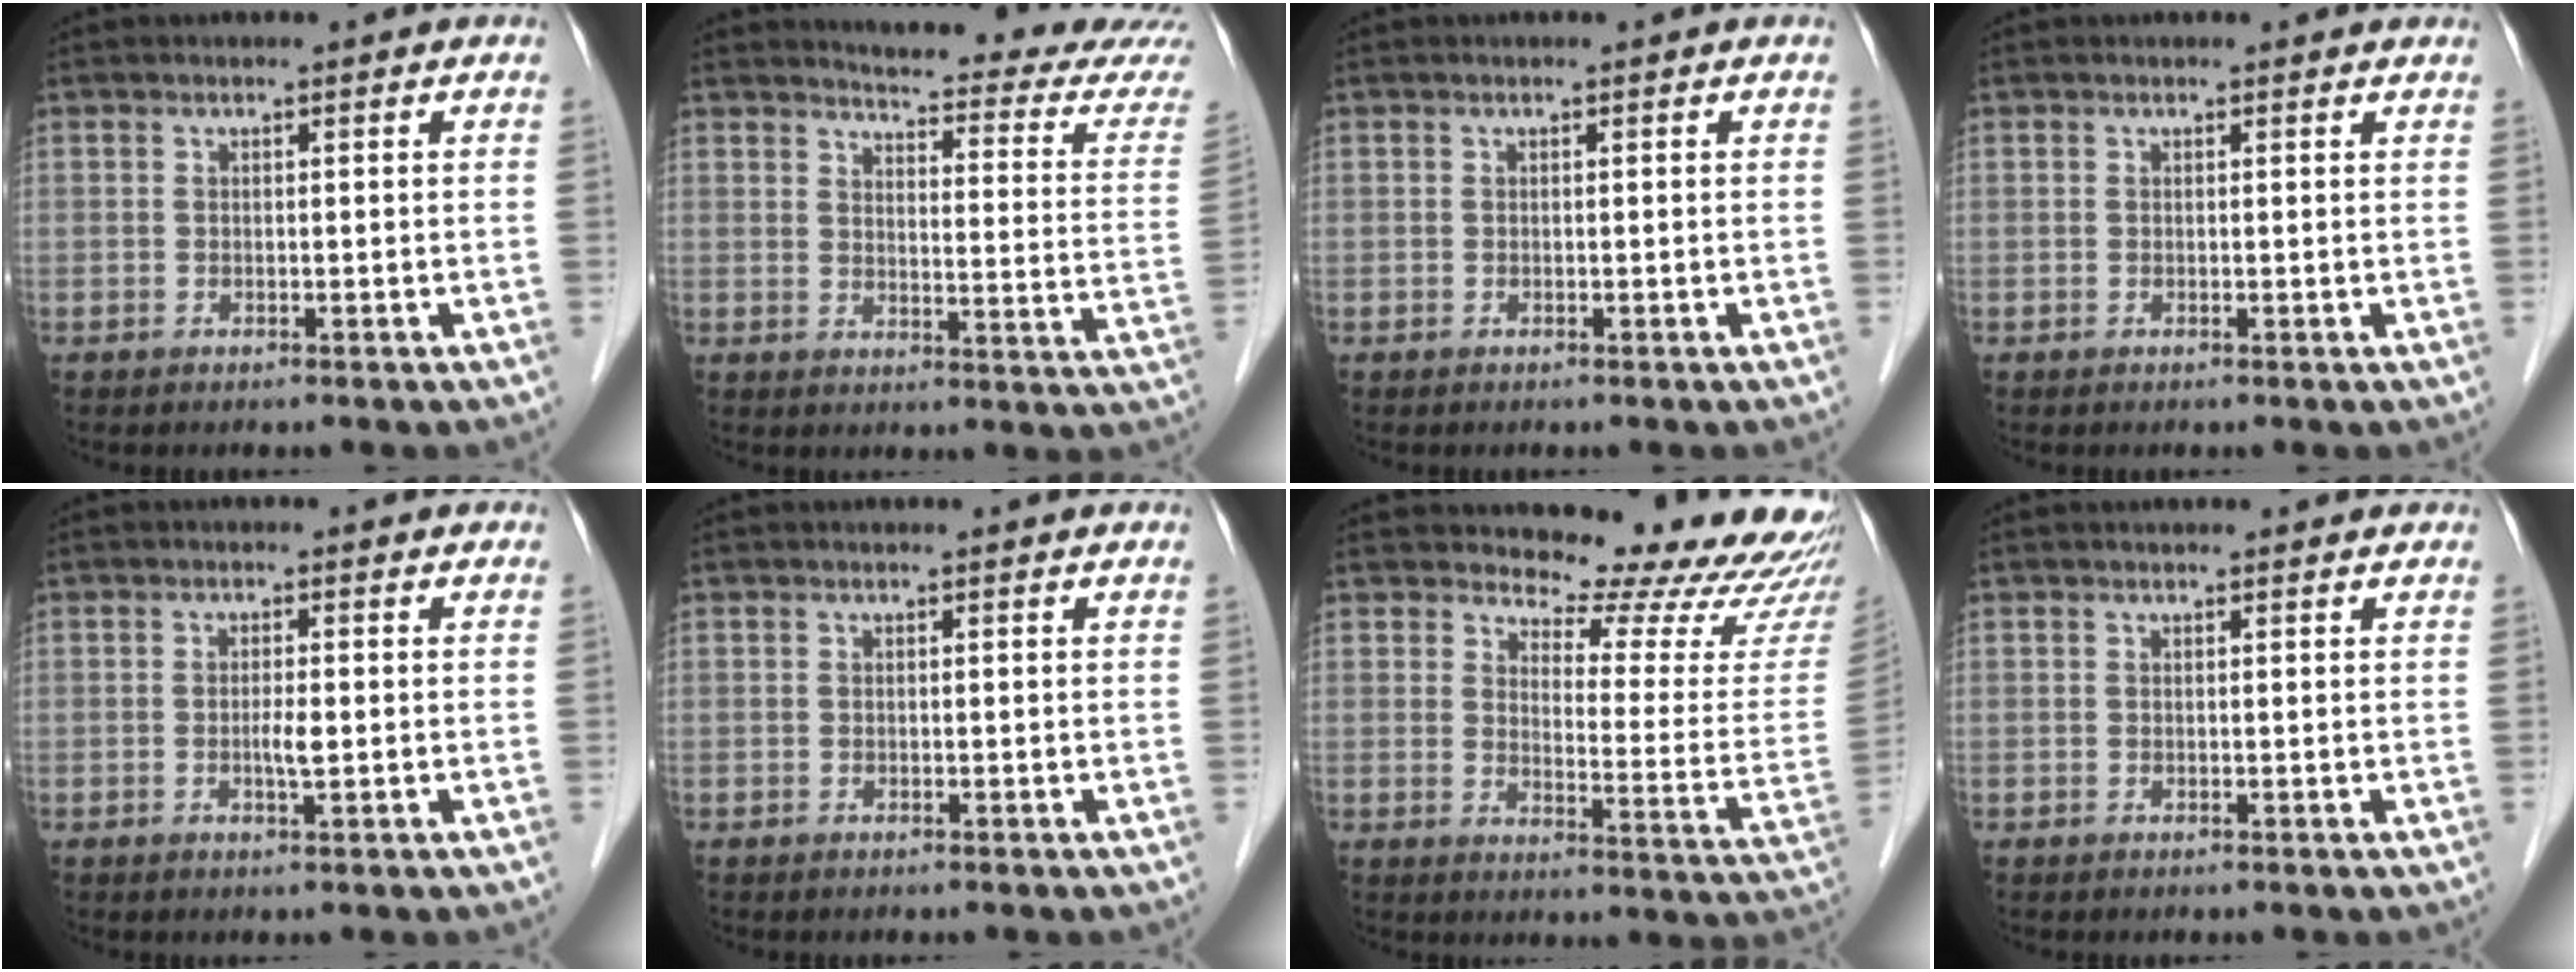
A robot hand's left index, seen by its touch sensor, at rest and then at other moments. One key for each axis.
{"total": 17.2, "fx": 16.7, "fy": 0.0, "fz": 4.0, "tx": -0.044, "ty": -0.116, "tz": 0.171}
{"total": 0.0}
{"total": 1.3, "fx": 1.2, "fy": 0.4, "fz": 0.3, "tx": -0.014, "ty": 0.002, "tz": 0.005}
{"total": 1.9, "fx": -0.5, "fy": 0.2, "fz": 1.8, "tx": -0.035, "ty": -0.004, "tz": -0.008}
{"total": 0.0}
{"total": 19.6, "fx": 18.9, "fy": 2.8, "fz": 4.6, "tx": -0.040, "ty": -0.122, "tz": 0.200}
{"total": 2.8, "fx": 2.5, "fy": 0.8, "fz": 1.1, "tx": -0.013, "ty": 0.019, "tz": 0.023}